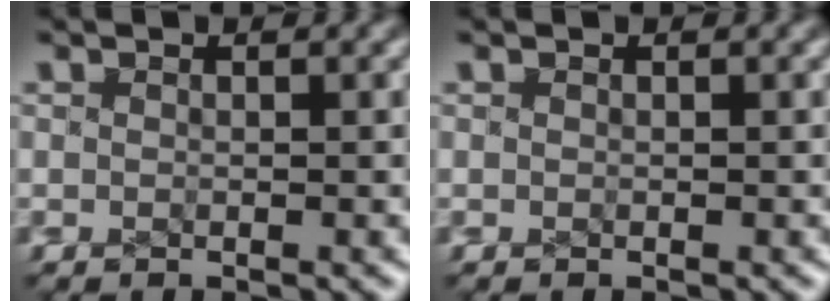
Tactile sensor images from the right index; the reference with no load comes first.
{"total": 0.0}